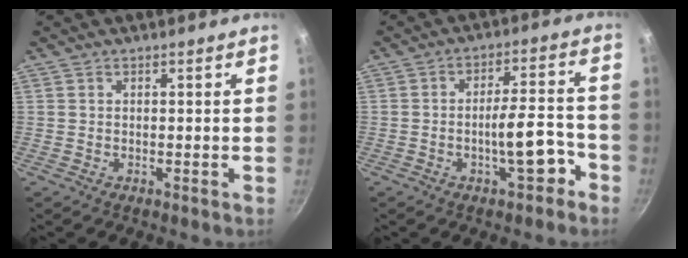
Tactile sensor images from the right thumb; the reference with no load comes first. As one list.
[{"total": 8.8, "force": [-4.0, 2.8, 7.3], "torque": [-0.086, 0.044, -0.053]}]